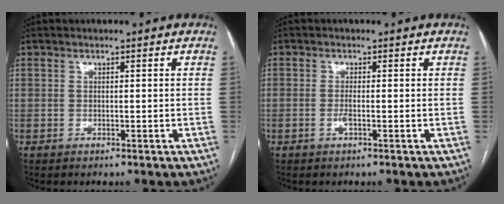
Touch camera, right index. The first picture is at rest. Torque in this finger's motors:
{"motor_torque": [0.69, 0.30, 0.10, 0.05]}